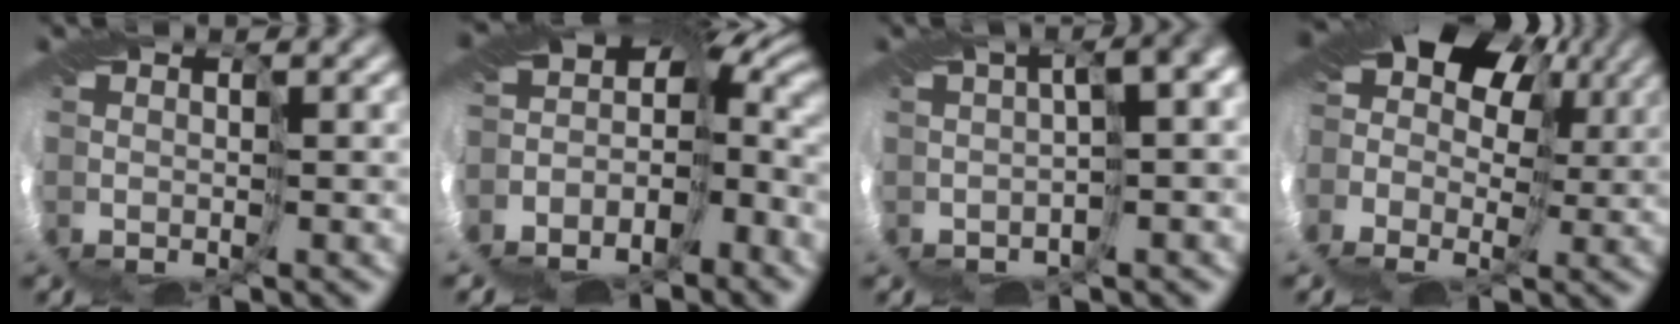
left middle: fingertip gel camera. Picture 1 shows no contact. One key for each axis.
{"total": 9.6, "fx": -6.4, "fy": 5.0, "fz": 5.1, "tx": -0.106, "ty": -0.005, "tz": -0.061}
{"total": 9.6, "fx": -1.0, "fy": 4.3, "fz": 8.5, "tx": -0.095, "ty": 0.017, "tz": -0.004}
{"total": 12.3, "fx": 1.1, "fy": 8.8, "fz": 8.6, "tx": -0.153, "ty": 0.010, "tz": 0.008}